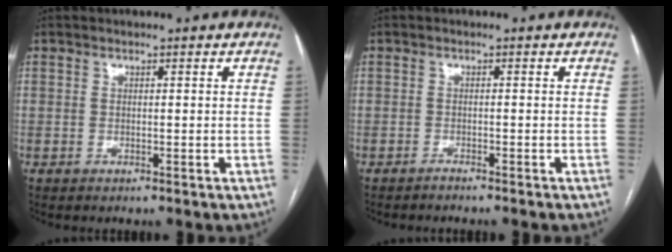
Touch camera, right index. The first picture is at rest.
{"total": 1.5, "force": [-1.4, -0.1, 0.6], "torque": [-0.010, 0.001, -0.016]}